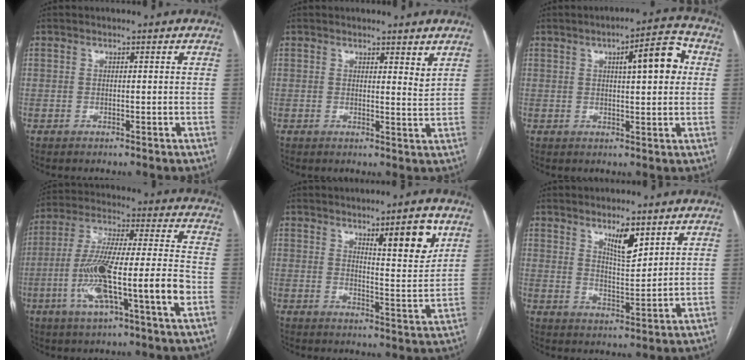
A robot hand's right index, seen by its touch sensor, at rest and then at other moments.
{"total": 2.7, "force": [2.3, 0.5, 1.2], "torque": [-0.021, -0.016, 0.028]}
{"total": 8.2, "force": [2.0, 1.7, 7.7], "torque": [-0.109, 0.018, 0.026]}
{"total": 16.0, "force": [-4.9, 0.9, 15.2], "torque": [-0.284, 0.005, -0.087]}
{"total": 8.0, "force": [4.7, 1.0, 6.4], "torque": [-0.093, -0.015, 0.069]}
{"total": 5.6, "force": [3.6, 1.2, 4.1], "torque": [-0.077, -0.007, 0.066]}